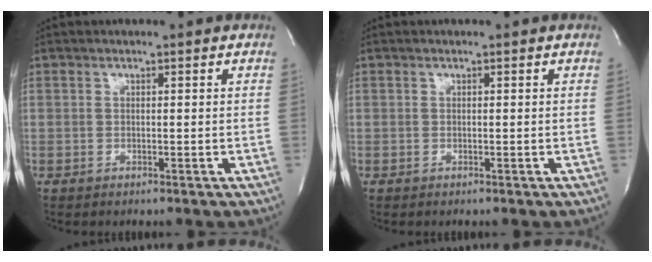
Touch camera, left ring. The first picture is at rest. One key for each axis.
{"total": 0.0}